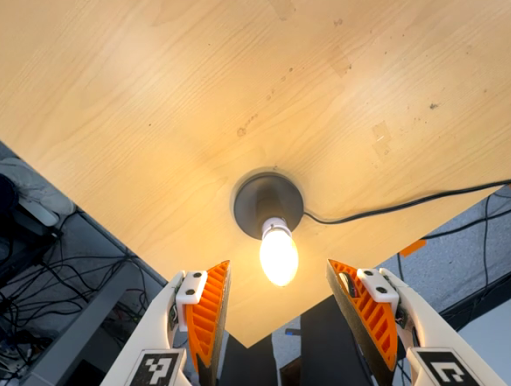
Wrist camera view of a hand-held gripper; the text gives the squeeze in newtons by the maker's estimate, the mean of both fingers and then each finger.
{"total": 0.0}